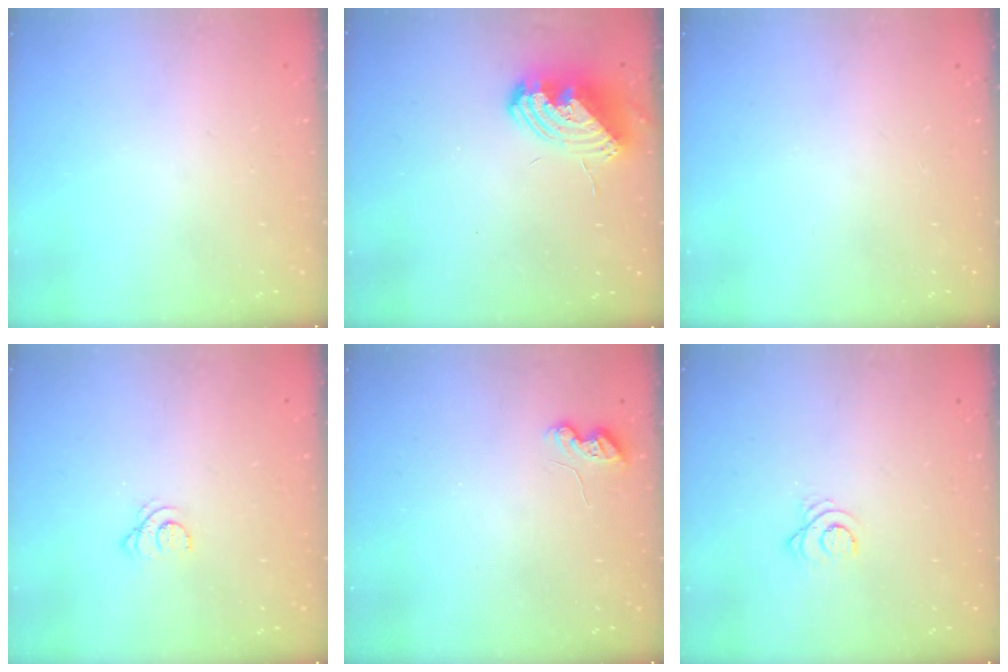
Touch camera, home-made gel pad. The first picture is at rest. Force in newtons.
{"total": 11.6, "press": 11.4, "slide": 1.8}
{"total": 0.0}
{"total": 2.0, "press": 2.0, "slide": 0.2}
{"total": 6.0, "press": 6.0, "slide": 0.5}
{"total": 2.9, "press": 2.9, "slide": 0.4}